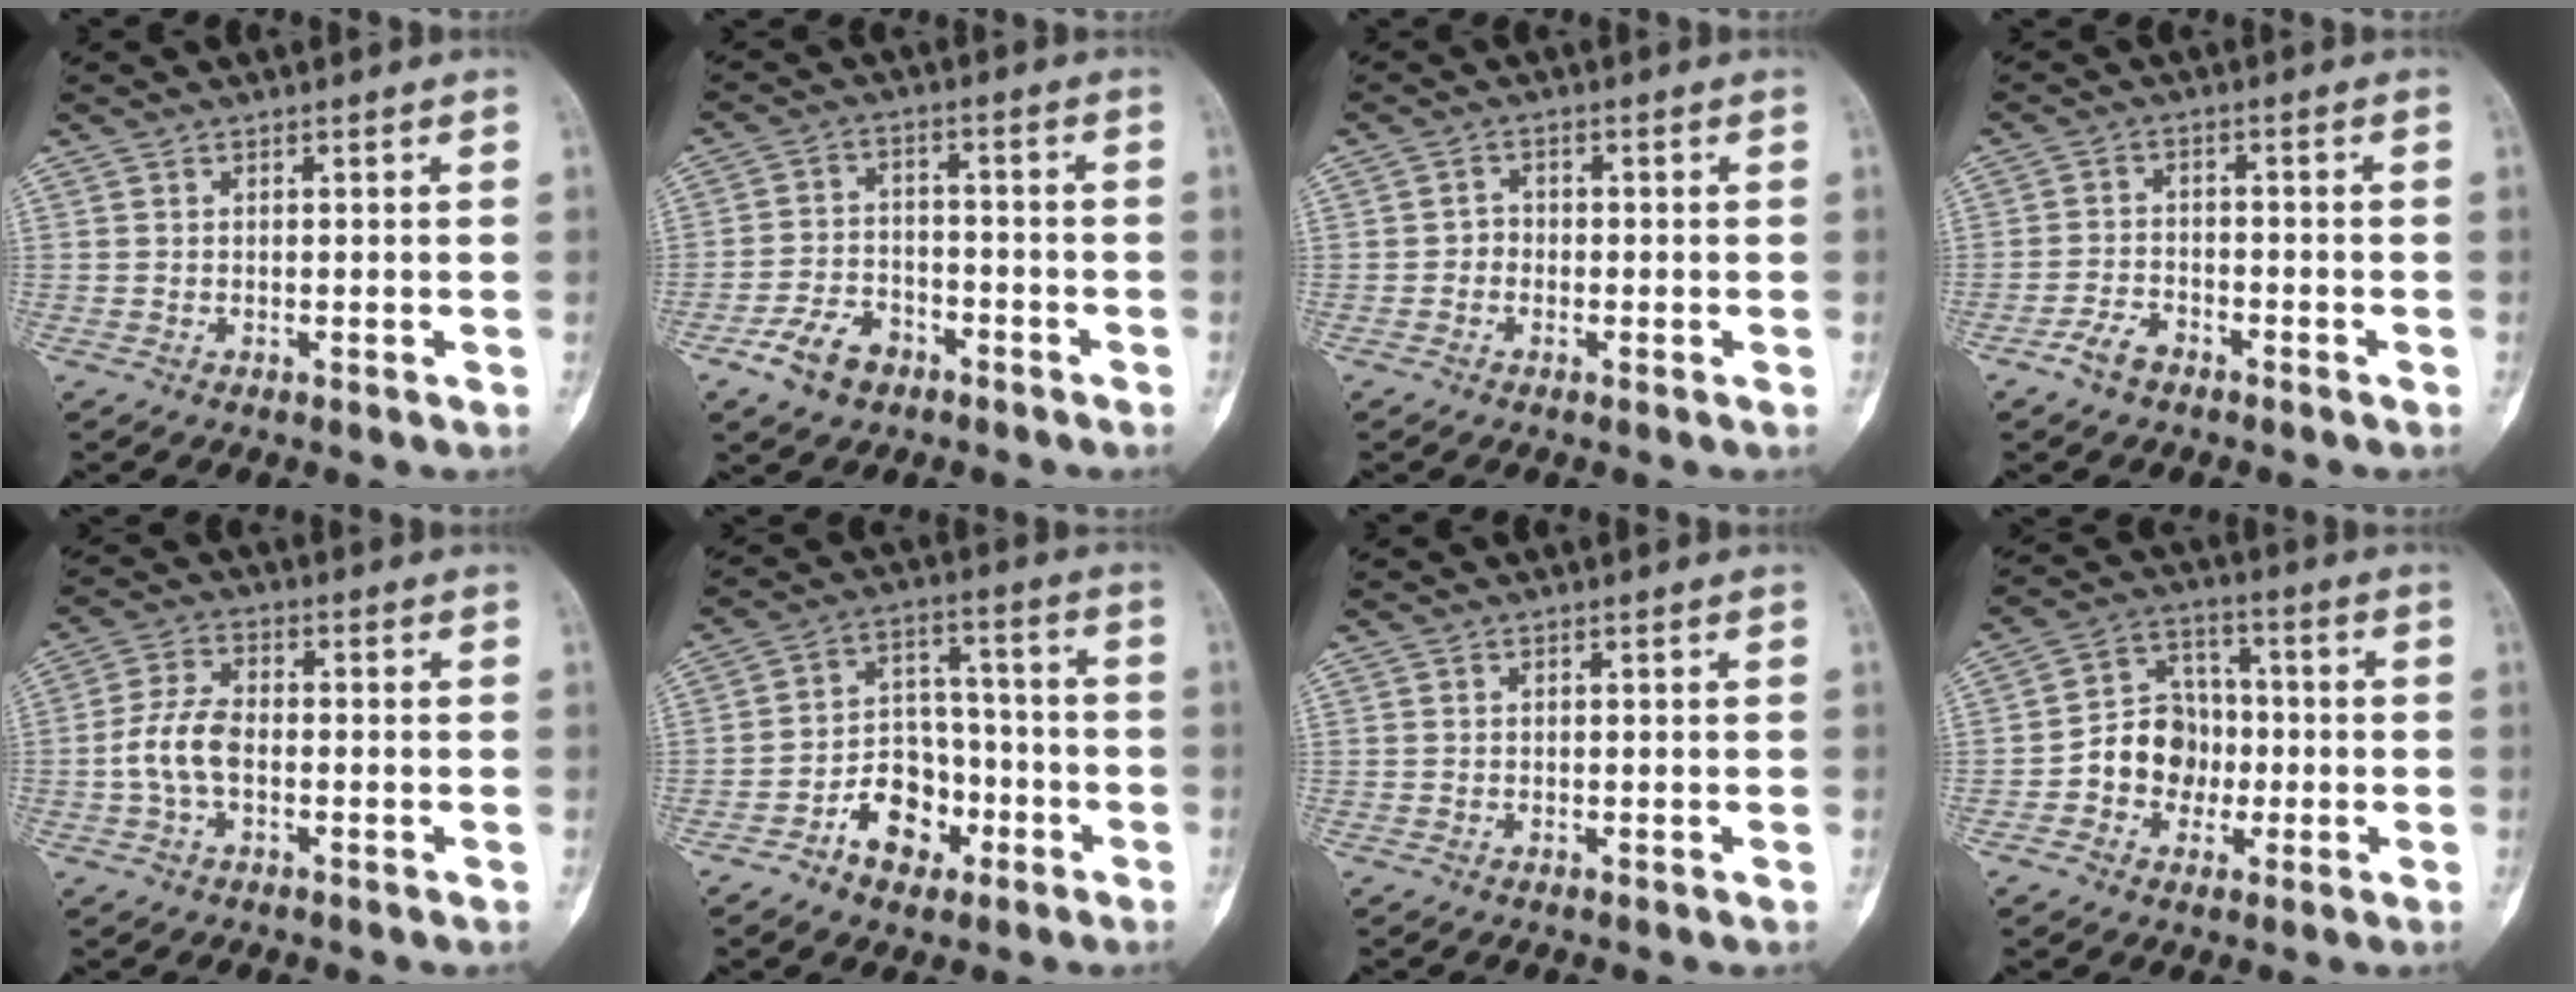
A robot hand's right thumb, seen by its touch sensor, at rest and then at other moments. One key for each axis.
{"total": 7.7, "fx": -4.7, "fy": 4.9, "fz": 3.7, "tx": -0.051, "ty": 0.032, "tz": -0.083}
{"total": 1.9, "fx": -0.7, "fy": 1.7, "fz": 0.7, "tx": 0.005, "ty": 0.008, "tz": -0.020}
{"total": 4.1, "fx": -3.0, "fy": 2.0, "fz": 2.0, "tx": -0.035, "ty": 0.019, "tz": -0.056}
{"total": 7.2, "fx": -1.3, "fy": 4.0, "fz": 5.8, "tx": -0.123, "ty": 0.020, "tz": -0.029}
{"total": 10.8, "fx": -5.1, "fy": 7.7, "fz": 5.6, "tx": -0.045, "ty": 0.053, "tz": -0.086}
{"total": 0.0}
{"total": 10.0, "fx": -2.0, "fy": 8.6, "fz": 4.7, "tx": -0.036, "ty": 0.036, "tz": -0.044}